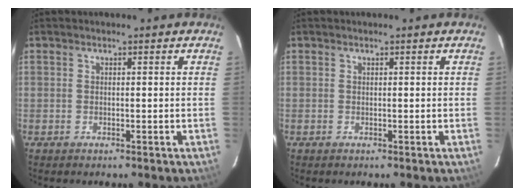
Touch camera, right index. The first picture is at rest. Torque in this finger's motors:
{"motor_torque": [-1.12, 0.43, -0.03, 0.00]}